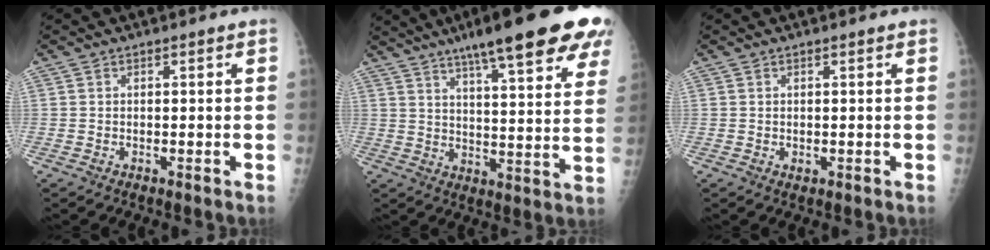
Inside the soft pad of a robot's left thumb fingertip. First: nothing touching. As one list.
[{"total": 24.1, "force": [15.8, 4.5, 17.6], "torque": [-0.232, -0.035, 0.214]}, {"total": 0.8, "force": [0.3, 0.5, 0.6], "torque": [-0.009, -0.003, 0.006]}]